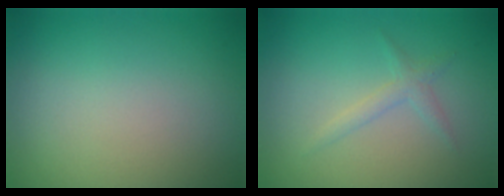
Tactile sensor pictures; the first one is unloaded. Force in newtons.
{"total": 1.3, "press": 1.3, "slide": 0.1}